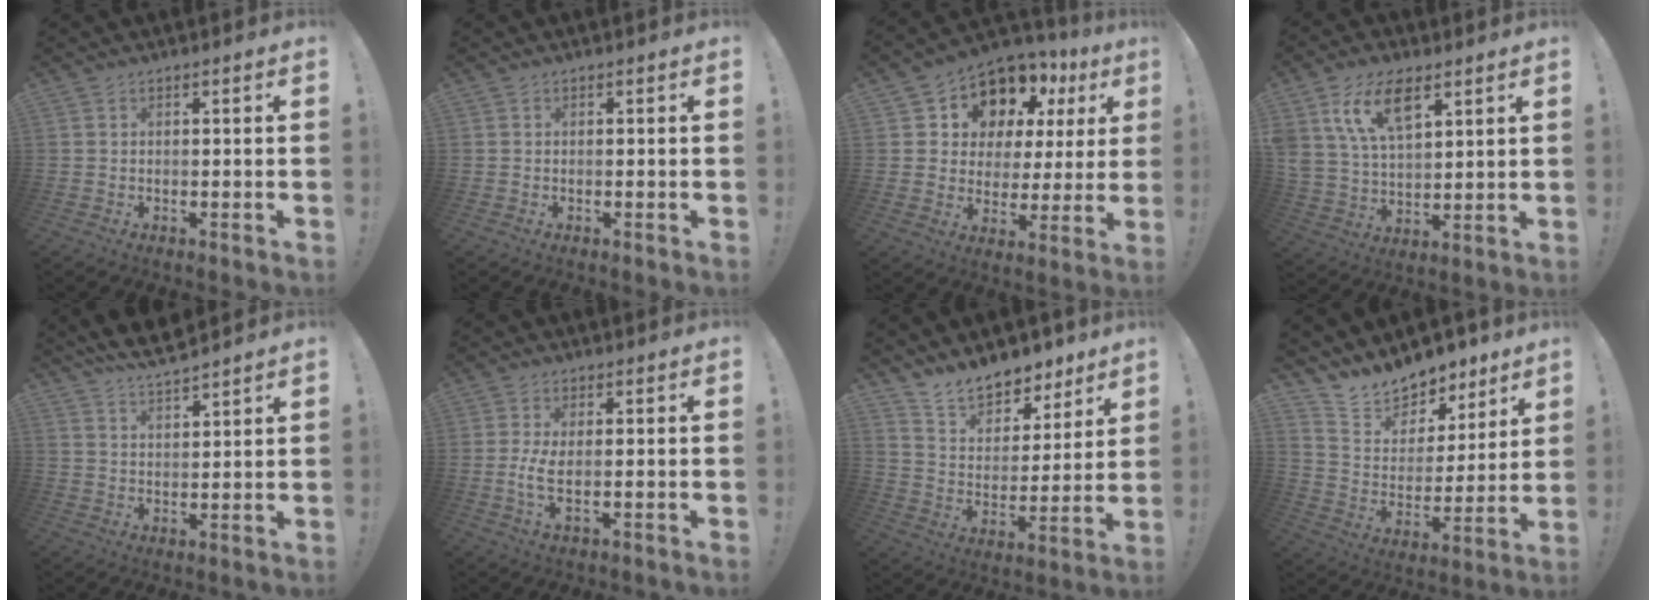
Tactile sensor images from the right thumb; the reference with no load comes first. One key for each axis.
{"total": 0.0}
{"total": 11.3, "fx": 7.8, "fy": 7.3, "fz": 3.4, "tx": -0.056, "ty": -0.074, "tz": 0.155}
{"total": 14.3, "fx": 7.7, "fy": 7.7, "fz": 9.2, "tx": -0.176, "ty": -0.024, "tz": 0.143}
{"total": 7.4, "fx": 6.7, "fy": 1.4, "fz": 2.8, "tx": -0.057, "ty": -0.041, "tz": 0.124}
{"total": 5.1, "fx": -0.5, "fy": 1.4, "fz": 4.9, "tx": -0.103, "ty": -0.016, "tz": -0.011}
{"total": 12.5, "fx": 11.2, "fy": 4.9, "fz": 2.6, "tx": -0.054, "ty": -0.089, "tz": 0.208}
{"total": 13.2, "fx": 11.8, "fy": 5.6, "fz": 1.8, "tx": -0.045, "ty": -0.096, "tz": 0.217}